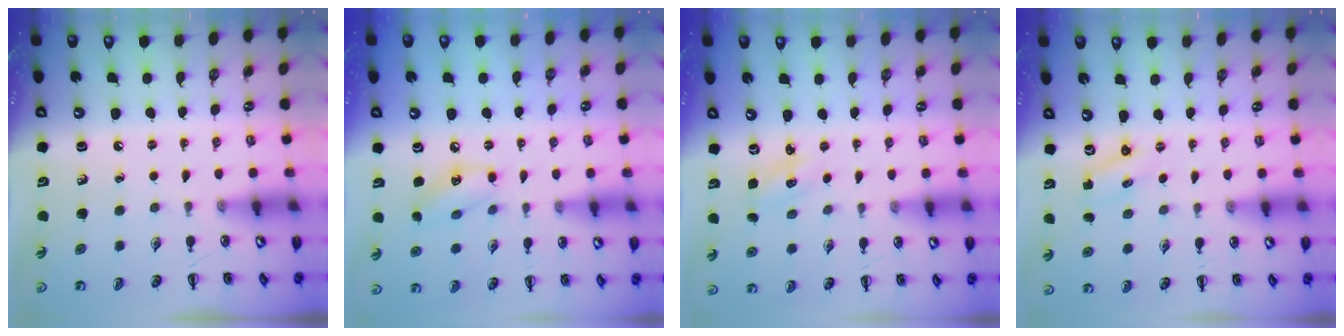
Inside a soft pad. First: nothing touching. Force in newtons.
{"total": 8.6, "press": 8.5, "slide": 0.8}
{"total": 1.6, "press": 1.5, "slide": 0.5}
{"total": 1.2, "press": 1.2, "slide": 0.4}